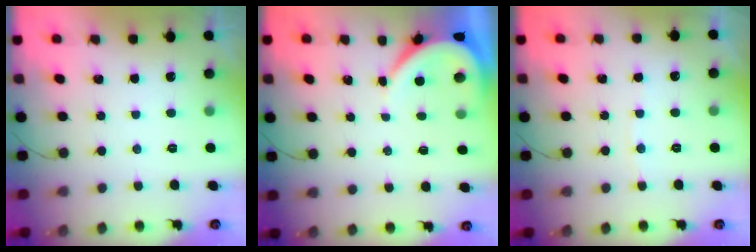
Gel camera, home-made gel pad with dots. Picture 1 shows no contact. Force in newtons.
{"total": 3.8, "press": 3.7, "slide": 0.4}
{"total": 2.6, "press": 2.6, "slide": 0.4}